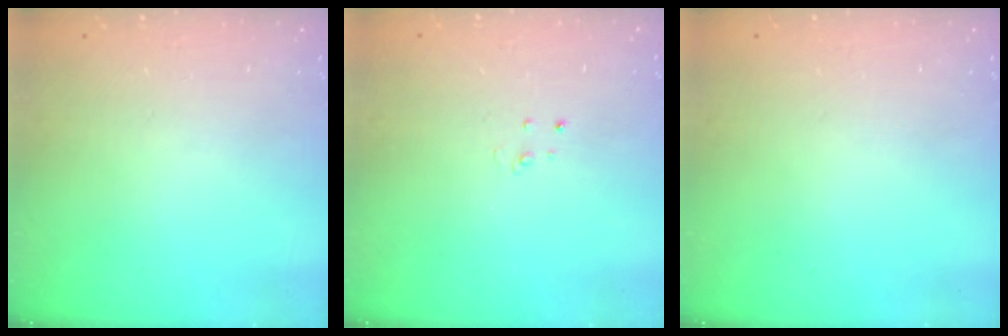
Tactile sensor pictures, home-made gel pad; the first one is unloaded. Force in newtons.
{"total": 2.6, "press": 2.6, "slide": 0.2}
{"total": 0.0}